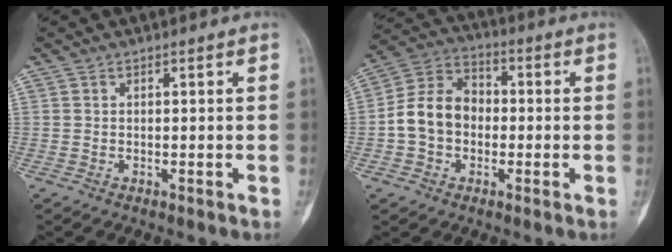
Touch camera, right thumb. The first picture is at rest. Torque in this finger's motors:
{"motor_torque": [0.00, 0.30, 0.63, -0.46, 0.08]}